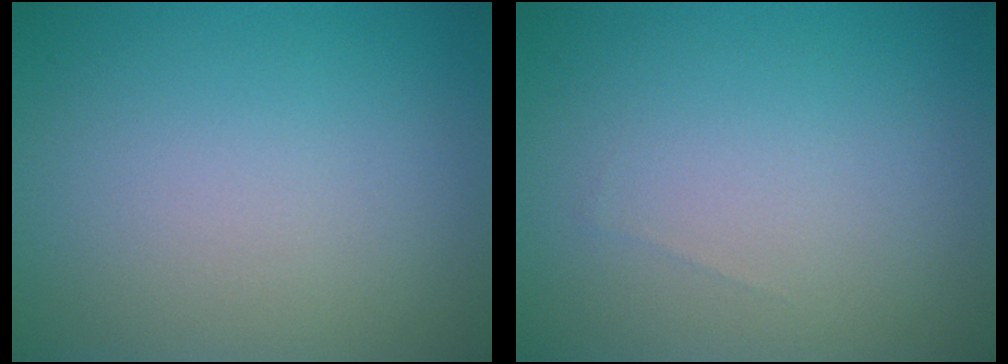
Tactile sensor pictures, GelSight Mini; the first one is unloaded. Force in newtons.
{"total": 0.0}